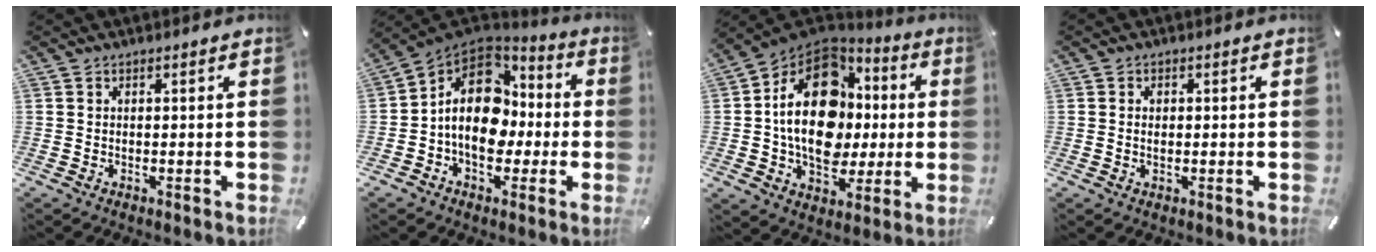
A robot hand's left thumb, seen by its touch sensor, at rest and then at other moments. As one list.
[{"total": 16.4, "force": [-0.6, 12.3, 10.8], "torque": [-0.195, 0.010, -0.012]}, {"total": 22.0, "force": [0.8, 16.2, 14.9], "torque": [-0.265, 0.005, 0.013]}, {"total": 1.5, "force": [0.1, 1.0, 1.1], "torque": [-0.016, 0.000, -0.001]}]